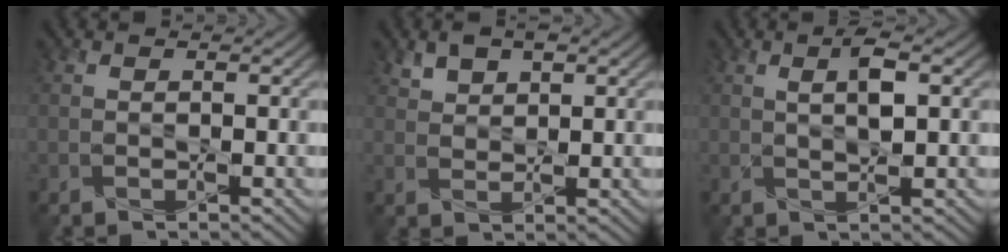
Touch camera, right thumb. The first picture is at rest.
{"total": 3.4, "force": [2.0, 1.9, 2.1], "torque": [-0.046, 0.001, 0.038]}
{"total": 3.3, "force": [1.0, 0.8, 3.1], "torque": [-0.062, 0.004, 0.019]}